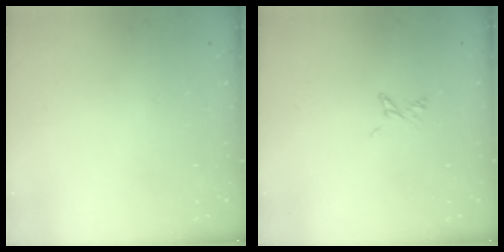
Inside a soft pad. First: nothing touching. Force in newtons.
{"total": 3.6, "press": 3.5, "slide": 0.5}